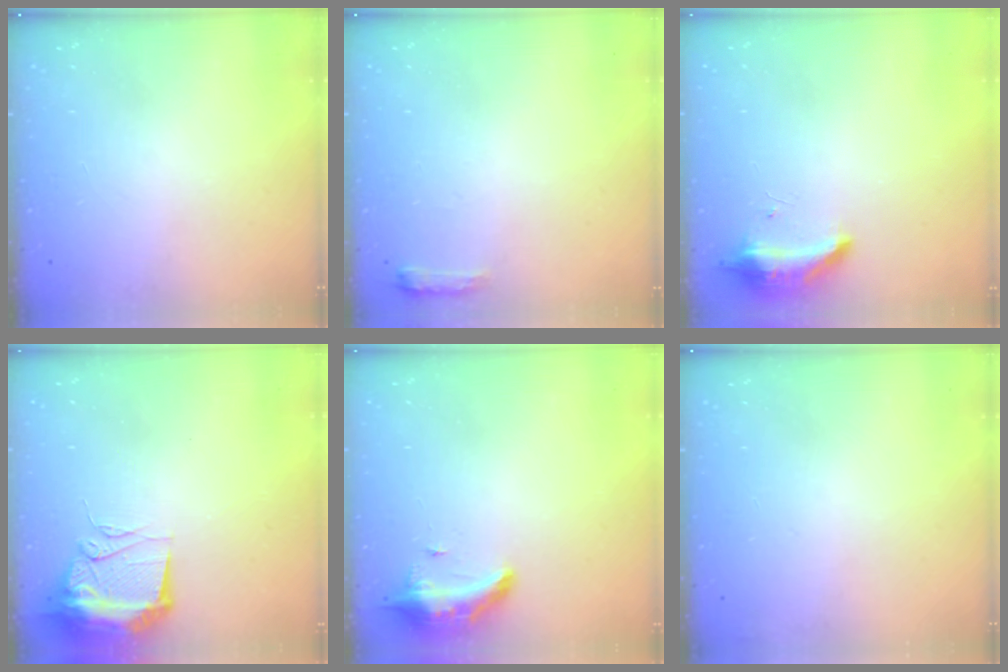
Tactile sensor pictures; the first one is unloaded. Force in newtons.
{"total": 4.8, "press": 4.8, "slide": 0.8}
{"total": 8.7, "press": 8.5, "slide": 1.8}
{"total": 11.7, "press": 11.6, "slide": 1.0}
{"total": 8.6, "press": 8.4, "slide": 1.5}
{"total": 2.8, "press": 2.3, "slide": 1.7}